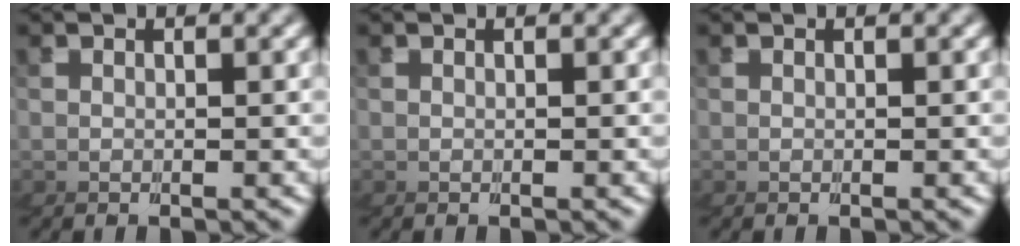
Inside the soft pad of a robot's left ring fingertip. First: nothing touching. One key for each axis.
{"total": 0.0}
{"total": 0.0}